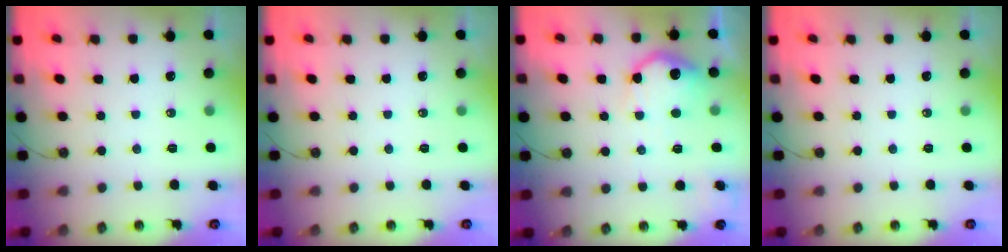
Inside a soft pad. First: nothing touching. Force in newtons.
{"total": 0.0}
{"total": 11.8, "press": 11.8, "slide": 1.2}
{"total": 0.0}